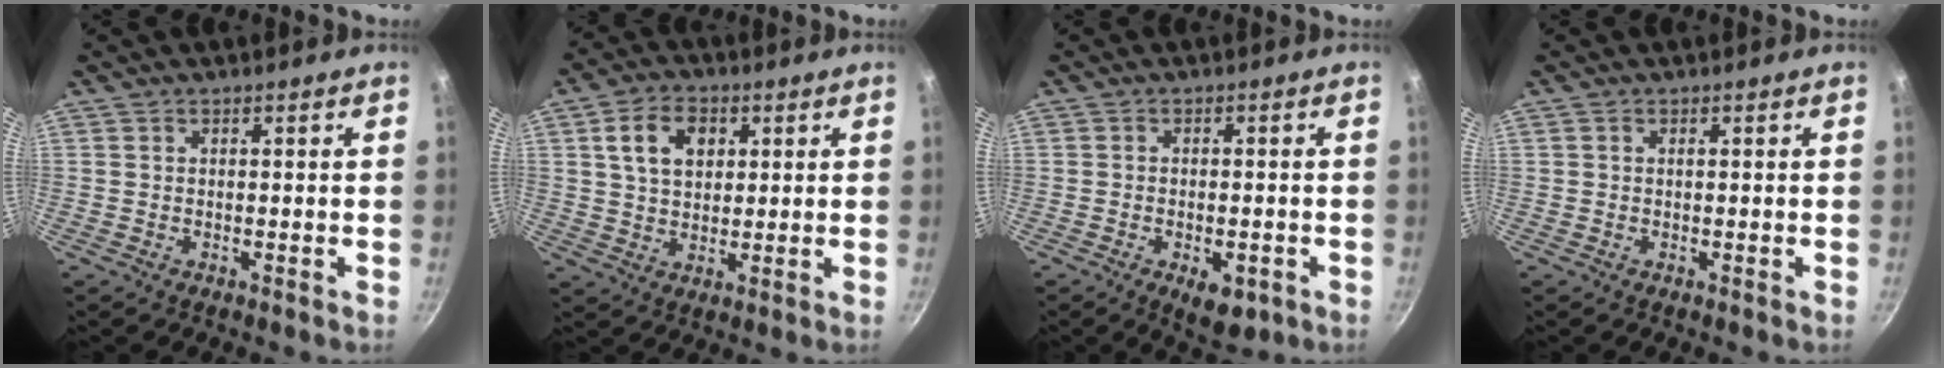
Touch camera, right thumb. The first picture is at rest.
{"total": 8.7, "force": [2.7, 6.1, 5.6], "torque": [-0.082, 0.002, 0.043]}
{"total": 6.3, "force": [-2.6, 3.2, 4.8], "torque": [-0.050, 0.009, -0.028]}
{"total": 0.0}